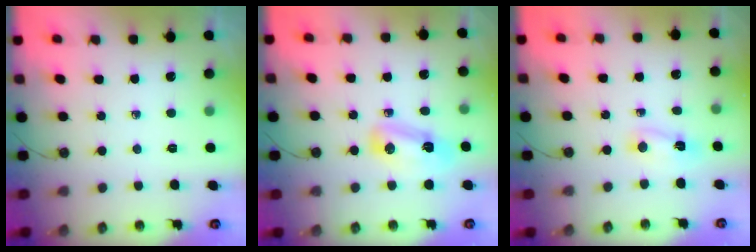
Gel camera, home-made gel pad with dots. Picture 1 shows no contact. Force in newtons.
{"total": 7.3, "press": 7.3, "slide": 0.3}
{"total": 2.3, "press": 2.3, "slide": 0.4}